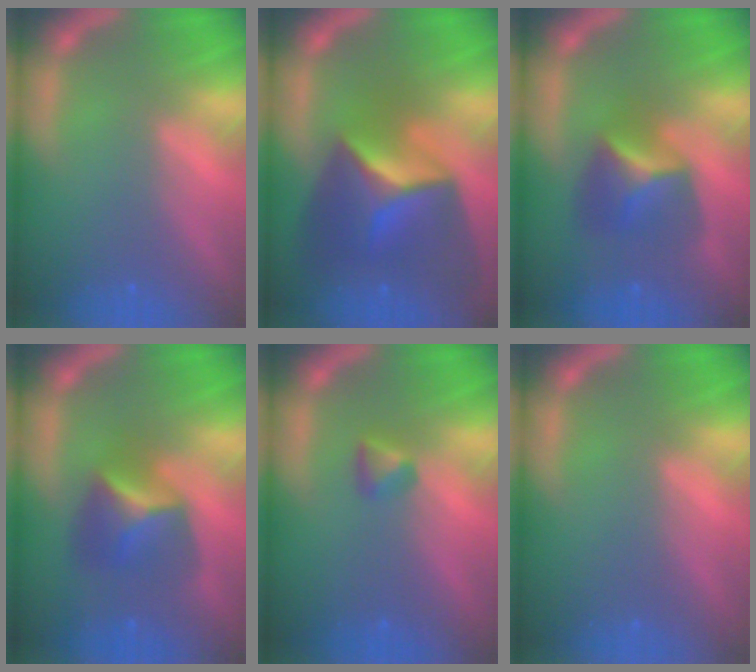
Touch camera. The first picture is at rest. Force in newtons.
{"total": 10.0}
{"total": 4.9}
{"total": 4.9}
{"total": 1.4}
{"total": 0.0}